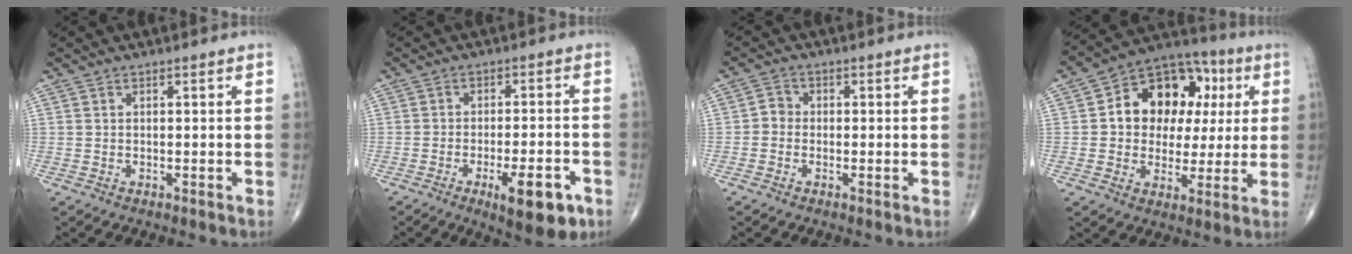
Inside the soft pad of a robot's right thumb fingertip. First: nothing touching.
{"total": 10.5, "force": [-4.8, 3.3, 8.7], "torque": [-0.117, 0.014, -0.062]}
{"total": 2.2, "force": [-0.6, 2.0, 0.9], "torque": [-0.004, 0.007, -0.020]}
{"total": 16.7, "force": [3.3, 12.1, 10.9], "torque": [-0.106, 0.021, 0.045]}